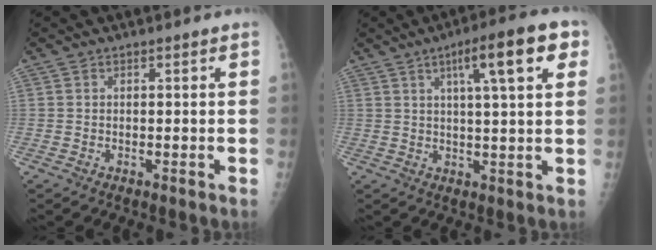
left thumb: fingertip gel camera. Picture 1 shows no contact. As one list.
[{"total": 11.7, "force": [4.9, 2.2, 10.4], "torque": [-0.143, 0.002, 0.065]}]